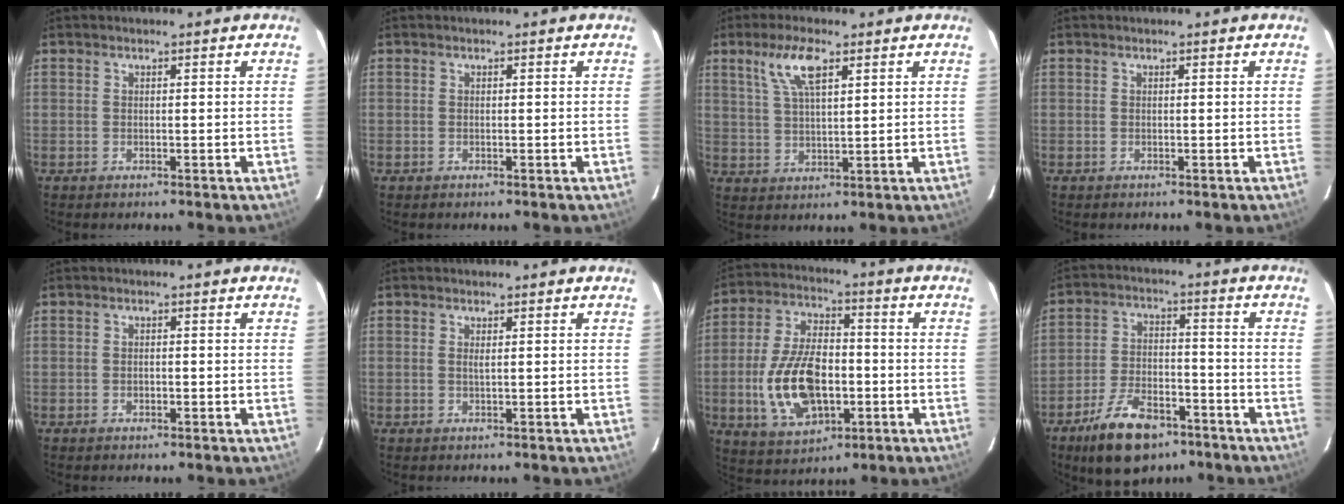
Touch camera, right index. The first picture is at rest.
{"total": 0.0}
{"total": 7.2, "force": [3.8, 2.1, 5.7], "torque": [-0.114, 0.008, 0.078]}
{"total": 0.0}
{"total": 0.9, "force": [-0.5, 0.6, 0.5], "torque": [-0.009, 0.001, -0.007]}
{"total": 0.7, "force": [0.1, -0.1, 0.7], "torque": [-0.014, 0.000, 0.001]}
{"total": 16.1, "force": [-3.6, 9.0, 12.9], "torque": [-0.264, 0.005, -0.049]}
{"total": 13.6, "force": [-9.0, 6.5, 7.8], "torque": [-0.162, 0.000, -0.148]}